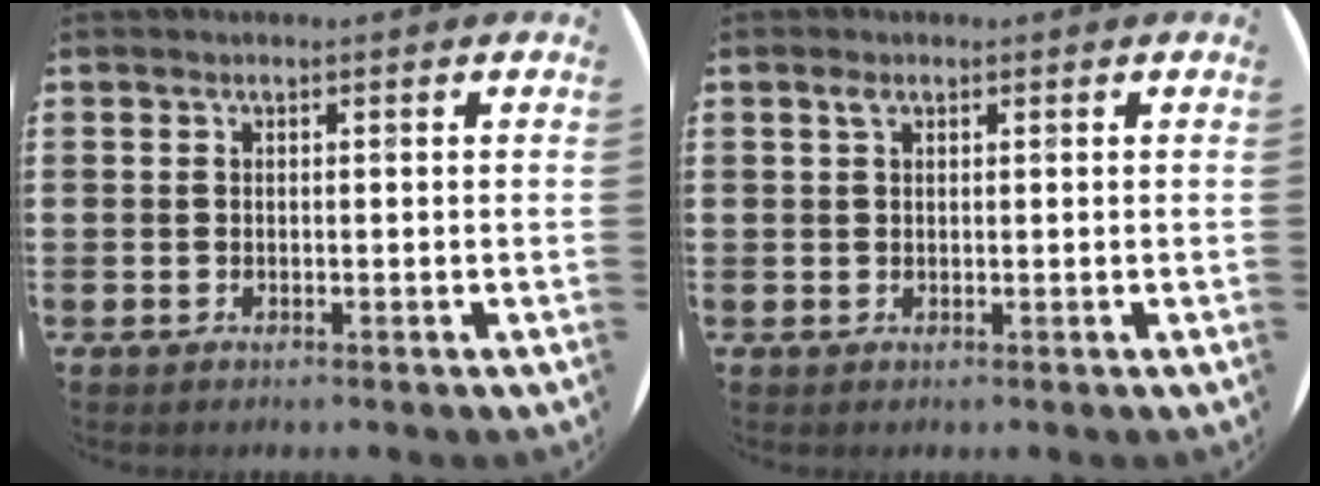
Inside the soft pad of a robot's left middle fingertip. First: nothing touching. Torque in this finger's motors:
{"motor_torque": [0.60, -0.40, -0.03, -0.01]}